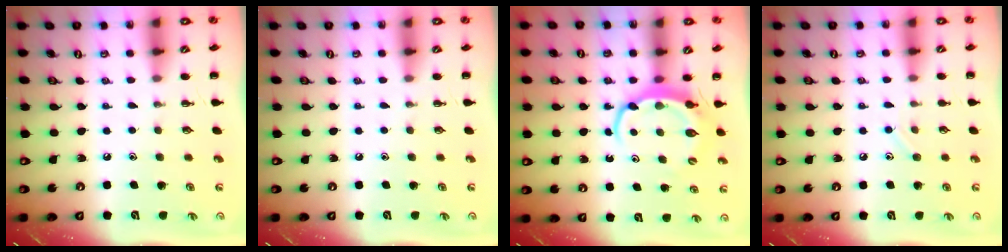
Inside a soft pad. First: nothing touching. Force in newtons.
{"total": 0.0}
{"total": 6.2, "press": 6.1, "slide": 0.8}
{"total": 5.8, "press": 5.5, "slide": 1.9}